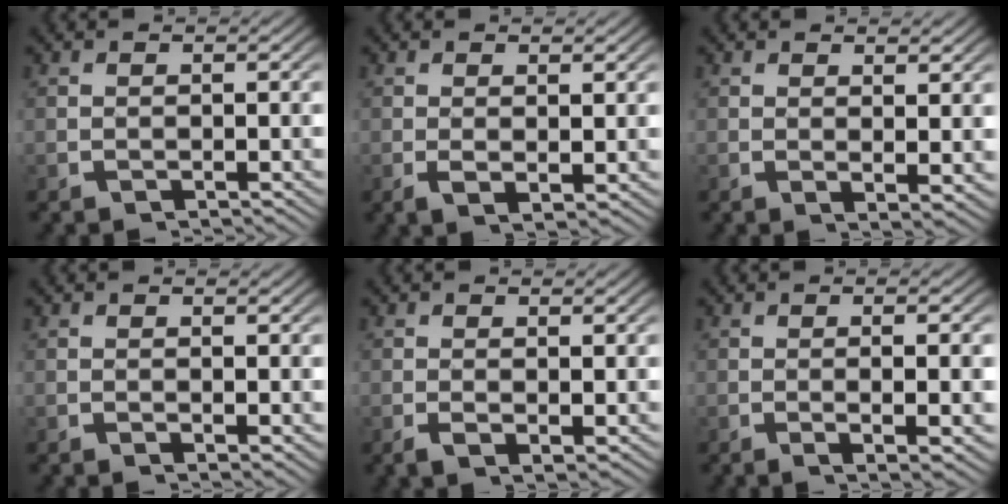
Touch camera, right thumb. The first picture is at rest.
{"total": 1.5, "force": [0.4, 0.5, 1.3], "torque": [-0.028, -0.008, 0.014]}
{"total": 1.7, "force": [1.0, 0.2, 1.4], "torque": [-0.024, -0.009, 0.020]}
{"total": 0.9, "force": [0.6, 0.2, 0.6], "torque": [-0.010, -0.005, 0.014]}
{"total": 1.4, "force": [0.3, 0.6, 1.2], "torque": [-0.024, -0.008, 0.011]}
{"total": 3.3, "force": [-0.1, 0.6, 3.2], "torque": [-0.049, -0.003, -0.001]}